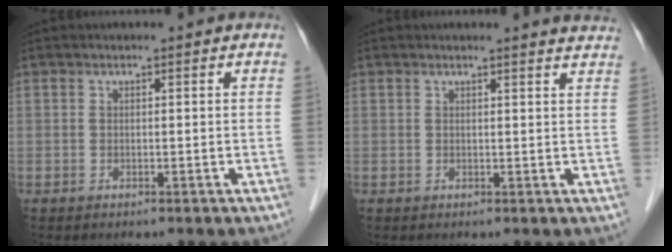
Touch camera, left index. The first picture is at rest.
{"total": 4.7, "force": [4.6, 0.0, 1.0], "torque": [-0.011, -0.011, 0.029]}